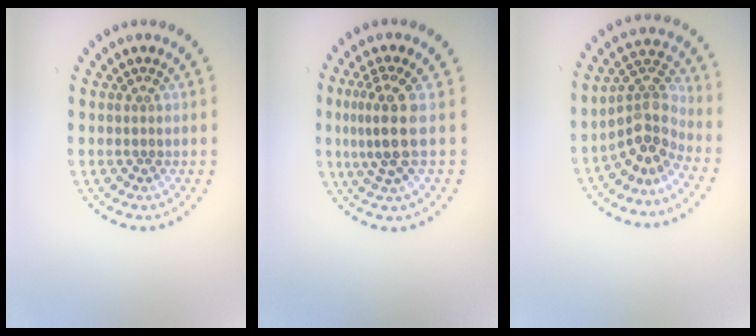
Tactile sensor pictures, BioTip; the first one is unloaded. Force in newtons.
{"total": 3.4, "press": 2.7, "slide": 2.0}
{"total": 4.1, "press": 2.9, "slide": 2.9}